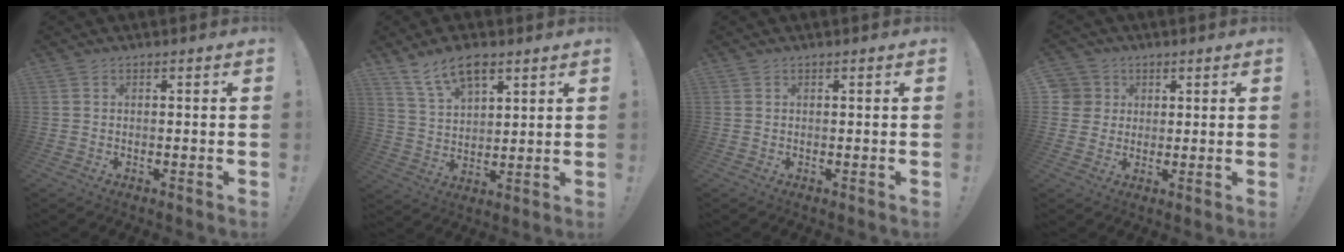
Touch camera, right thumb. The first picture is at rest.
{"total": 10.4, "force": [6.9, 5.2, 5.8], "torque": [-0.104, -0.025, 0.131]}
{"total": 0.0}
{"total": 5.5, "force": [1.6, 5.2, 0.7], "torque": [-0.015, -0.010, 0.029]}